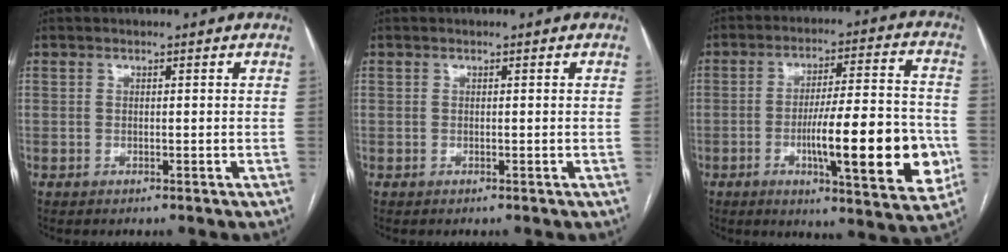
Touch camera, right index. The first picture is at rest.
{"total": 0.0}
{"total": 18.4, "force": [-4.6, 2.8, 17.6], "torque": [-0.240, 0.002, -0.060]}